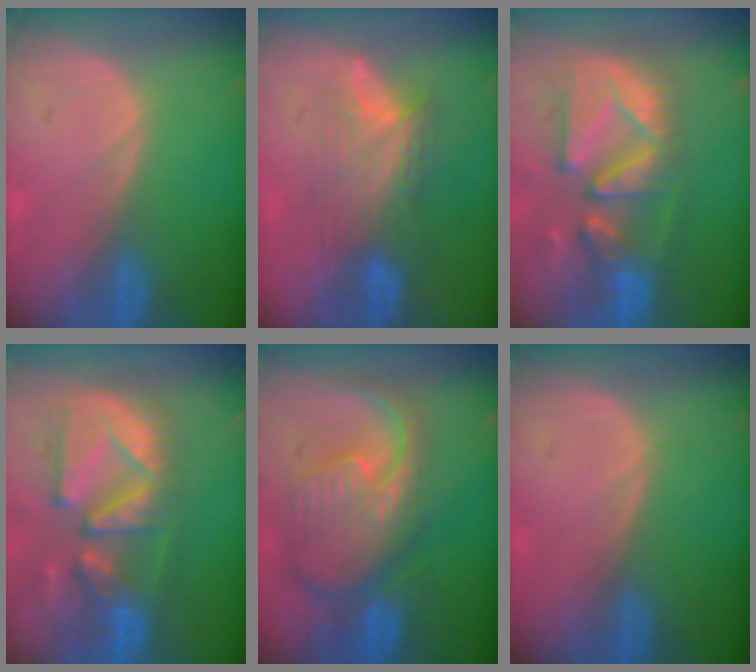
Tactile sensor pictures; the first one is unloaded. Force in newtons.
{"total": 7.3, "press": 7.1, "slide": 1.7}
{"total": 13.1, "press": 11.4, "slide": 6.5}
{"total": 12.3, "press": 11.0, "slide": 5.6}
{"total": 11.8, "press": 10.2, "slide": 6.0}
{"total": 0.0}